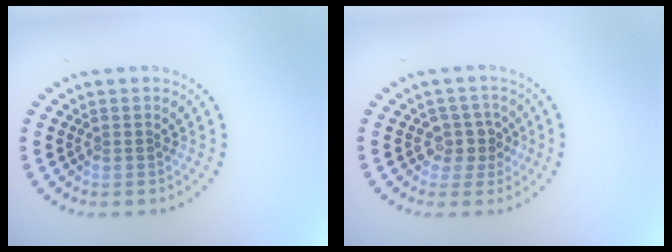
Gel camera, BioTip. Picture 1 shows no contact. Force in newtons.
{"total": 2.2, "press": 1.9, "slide": 1.2}